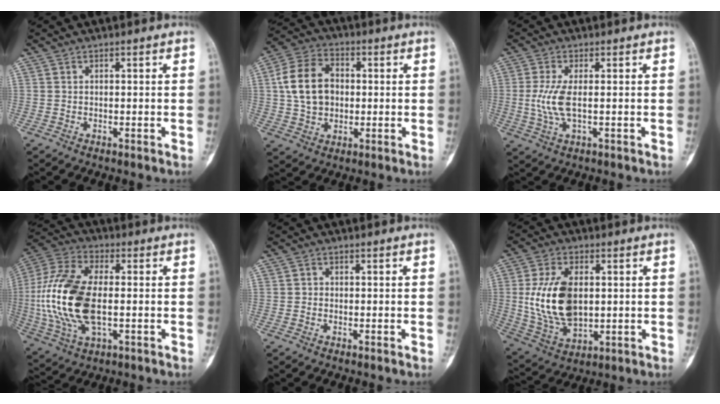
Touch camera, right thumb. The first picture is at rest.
{"total": 12.3, "force": [1.1, 9.1, 8.2], "torque": [-0.133, 0.018, 0.017]}
{"total": 5.9, "force": [-0.1, 2.1, 5.6], "torque": [-0.140, -0.005, -0.001]}
{"total": 19.9, "force": [-1.1, 10.4, 17.0], "torque": [-0.370, 0.007, -0.018]}
{"total": 0.8, "force": [-0.2, 0.8, 0.3], "torque": [0.002, 0.004, -0.006]}
{"total": 15.3, "force": [1.3, 9.1, 12.2], "torque": [-0.229, -0.008, 0.036]}